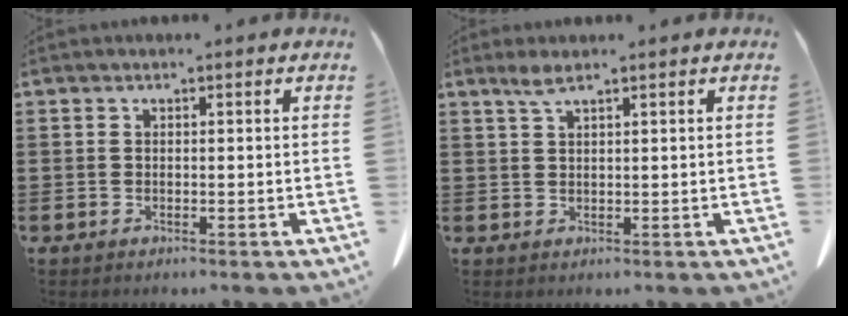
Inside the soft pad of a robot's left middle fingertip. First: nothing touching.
{"total": 2.2, "force": [1.5, 0.2, 1.6], "torque": [-0.036, 0.002, 0.026]}